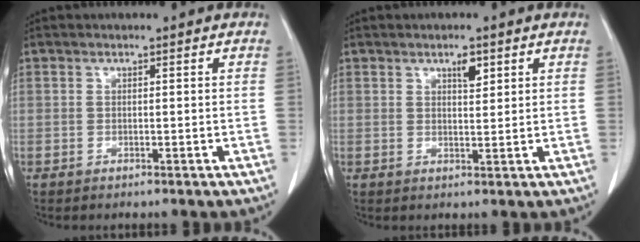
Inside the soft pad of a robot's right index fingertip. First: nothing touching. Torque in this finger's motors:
{"motor_torque": [0.04, 0.05, 0.01, 0.00]}